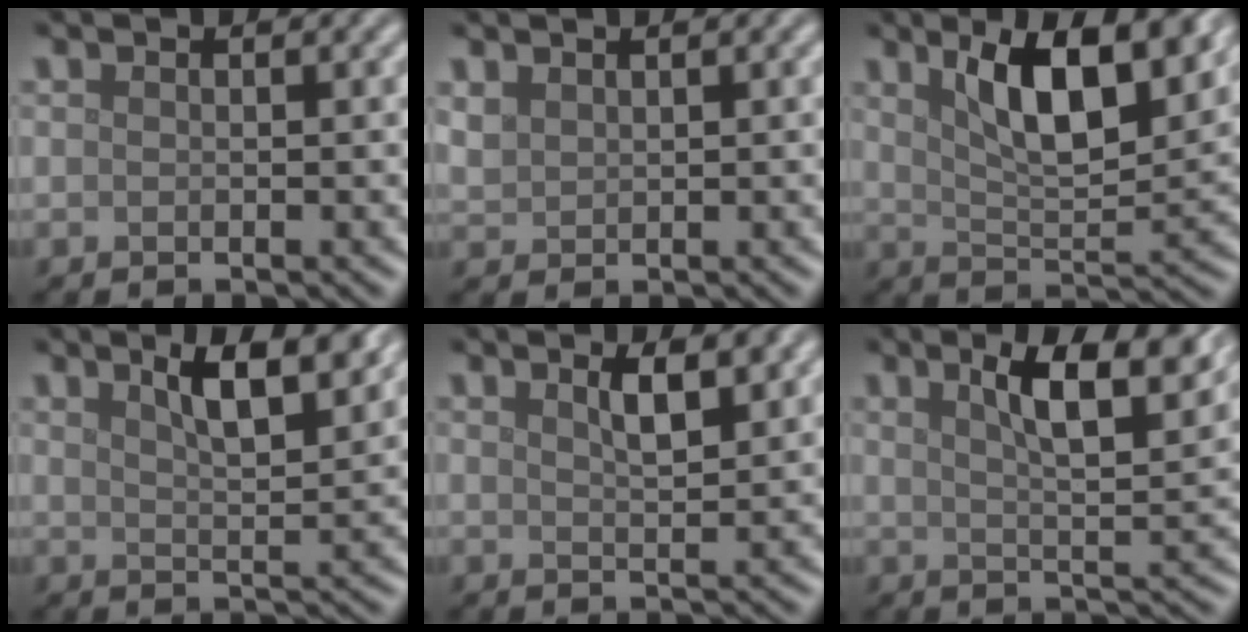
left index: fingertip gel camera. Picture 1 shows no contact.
{"total": 1.3, "force": [1.0, 0.8, 0.4], "torque": [-0.013, 0.001, 0.025]}
{"total": 8.4, "force": [3.9, 2.7, 7.0], "torque": [-0.112, 0.003, 0.065]}
{"total": 5.6, "force": [3.4, 1.6, 4.2], "torque": [-0.055, 0.011, 0.048]}
{"total": 2.7, "force": [1.5, 0.7, 2.1], "torque": [-0.031, 0.002, 0.026]}
{"total": 7.1, "force": [3.6, 1.9, 5.8], "torque": [-0.079, 0.006, 0.056]}